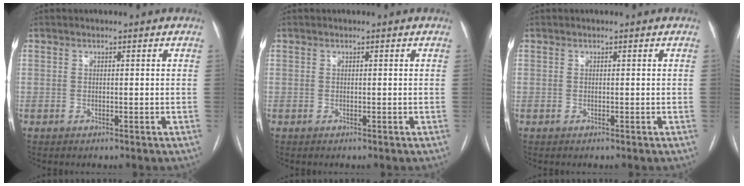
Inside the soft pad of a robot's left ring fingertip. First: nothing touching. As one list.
[{"total": 0.0}, {"total": 0.0}]